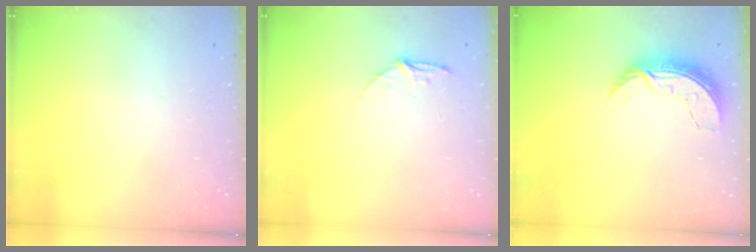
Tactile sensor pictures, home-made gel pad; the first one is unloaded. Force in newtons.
{"total": 5.3, "press": 5.3, "slide": 0.5}
{"total": 7.3, "press": 7.3, "slide": 0.7}